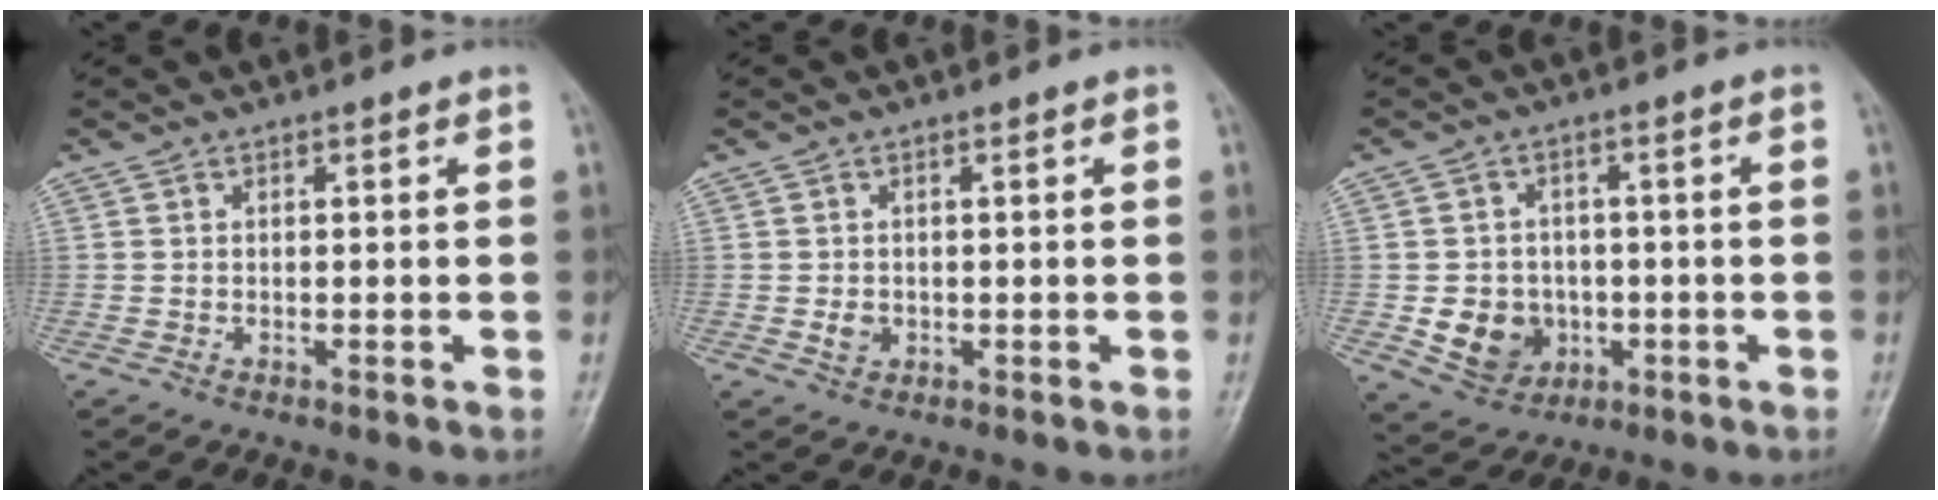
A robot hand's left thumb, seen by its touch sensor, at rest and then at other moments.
{"total": 1.8, "force": [-0.2, 1.5, 1.0], "torque": [-0.012, 0.000, -0.001]}
{"total": 8.1, "force": [-1.6, 7.2, 3.5], "torque": [-0.027, 0.007, -0.017]}